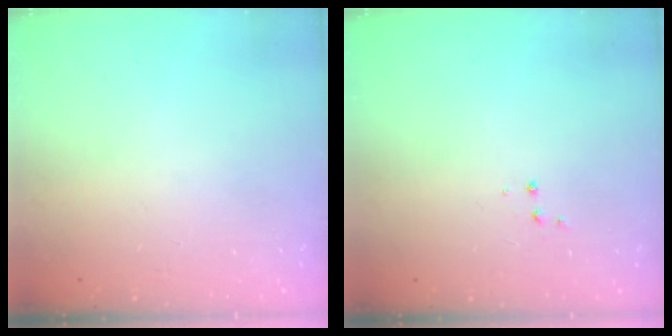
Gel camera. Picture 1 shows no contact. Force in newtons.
{"total": 3.4, "press": 3.3, "slide": 0.6}